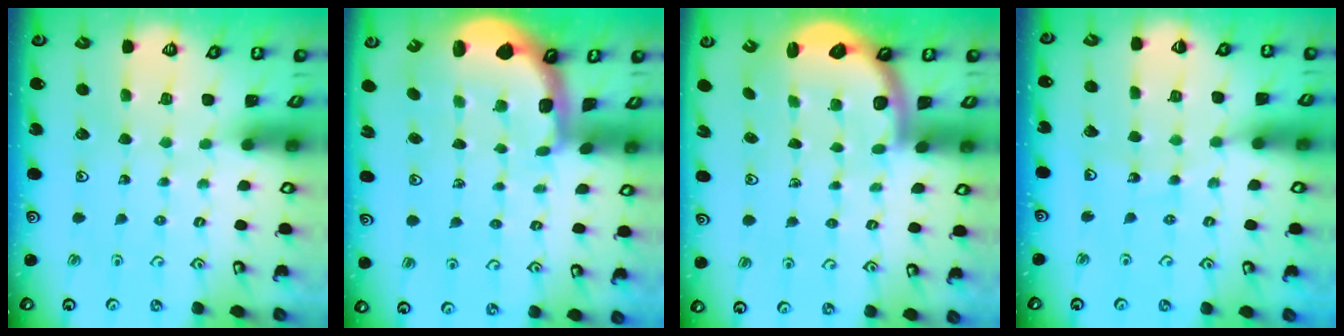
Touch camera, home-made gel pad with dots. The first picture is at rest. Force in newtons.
{"total": 2.4, "press": 2.1, "slide": 1.2}
{"total": 2.7, "press": 2.4, "slide": 1.2}
{"total": 6.0, "press": 5.9, "slide": 0.8}